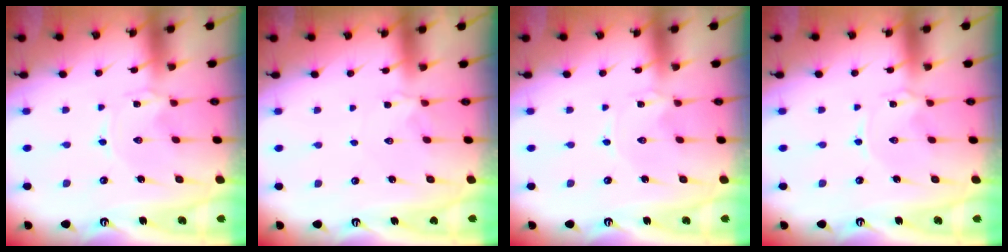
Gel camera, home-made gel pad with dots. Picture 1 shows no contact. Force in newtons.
{"total": 2.3, "press": 2.3, "slide": 0.5}
{"total": 0.0}
{"total": 0.5, "press": 0.5, "slide": 0.1}